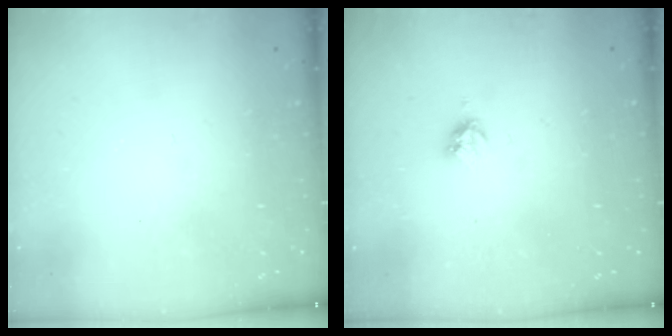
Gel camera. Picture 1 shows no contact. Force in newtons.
{"total": 3.0, "press": 3.0, "slide": 0.3}